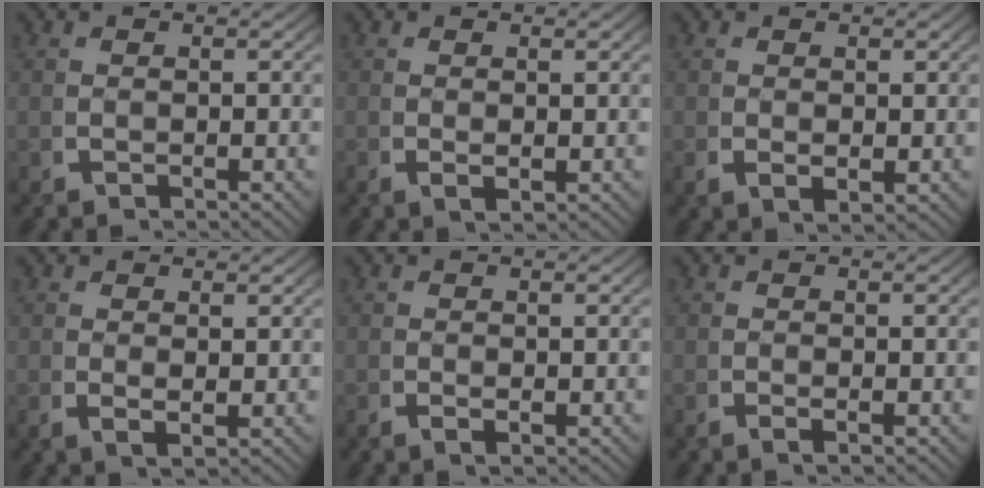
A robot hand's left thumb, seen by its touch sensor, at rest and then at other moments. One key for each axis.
{"total": 1.1, "fx": 0.3, "fy": 0.4, "fz": 1.0, "tx": -0.026, "ty": -0.003, "tz": 0.010}
{"total": 1.5, "fx": 0.4, "fy": 0.9, "fz": 1.1, "tx": -0.028, "ty": -0.010, "tz": 0.016}
{"total": 1.4, "fx": 0.6, "fy": 0.6, "fz": 1.1, "tx": -0.027, "ty": -0.007, "tz": 0.019}
{"total": 0.9, "fx": 0.1, "fy": 0.3, "fz": 0.9, "tx": -0.023, "ty": -0.003, "tz": 0.003}
{"total": 0.9, "fx": -0.1, "fy": 0.1, "fz": 0.9, "tx": -0.021, "ty": 0.000, "tz": -0.003}